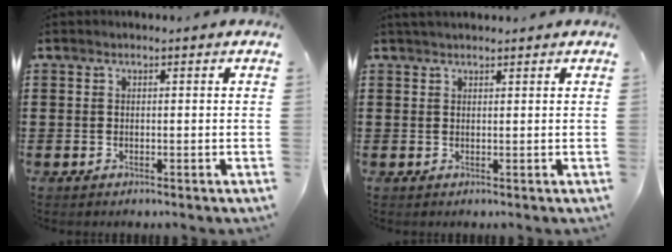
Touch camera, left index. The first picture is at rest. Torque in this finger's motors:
{"motor_torque": [0.37, -0.19, 0.17, 0.04]}